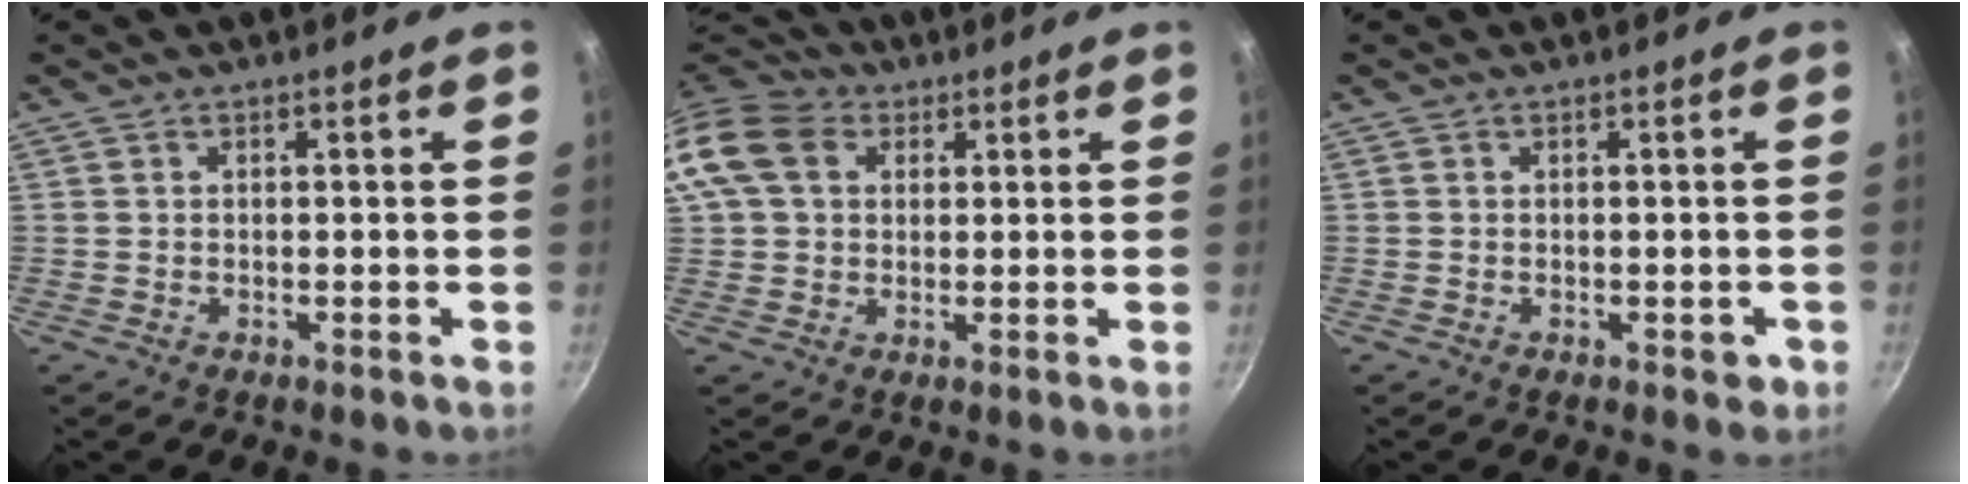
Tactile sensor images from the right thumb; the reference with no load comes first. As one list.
[{"total": 12.7, "force": [3.6, 9.9, 7.2], "torque": [-0.129, 0.020, 0.052]}, {"total": 2.0, "force": [-0.7, 1.1, 1.5], "torque": [-0.014, 0.002, -0.008]}]